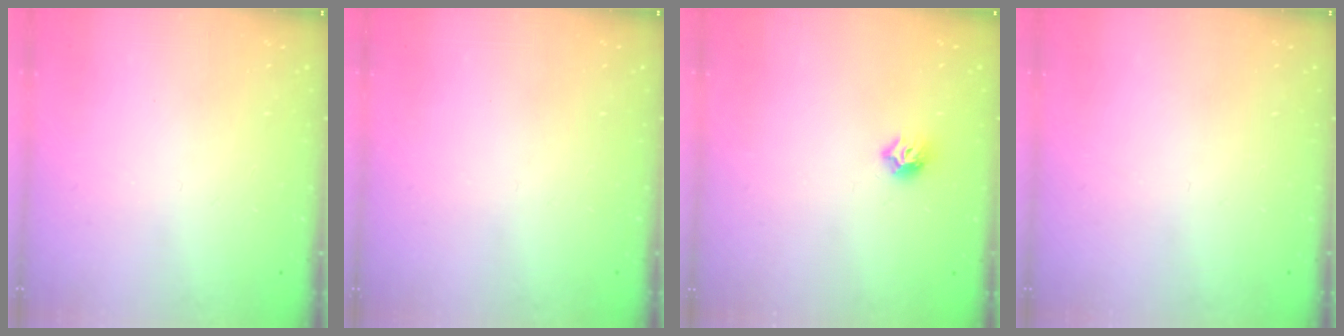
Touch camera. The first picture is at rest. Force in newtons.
{"total": 0.0}
{"total": 6.7, "press": 6.6, "slide": 1.1}
{"total": 0.0}